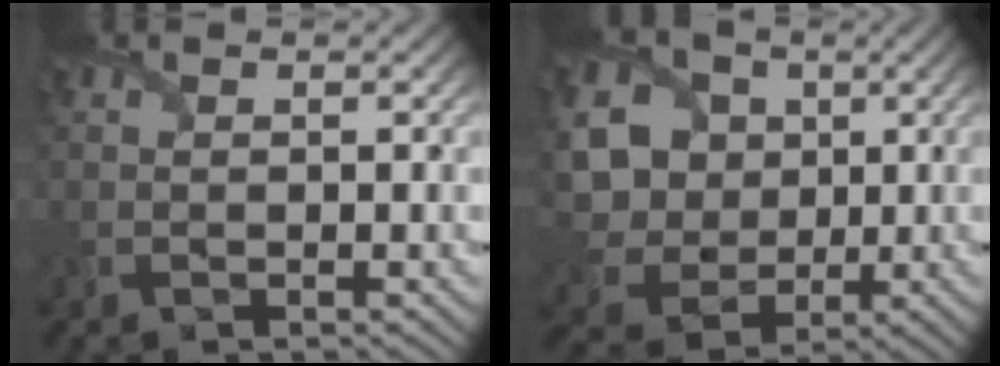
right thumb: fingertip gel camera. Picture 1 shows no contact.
{"total": 11.3, "force": [2.0, 9.6, 5.6], "torque": [-0.191, 0.012, 0.039]}